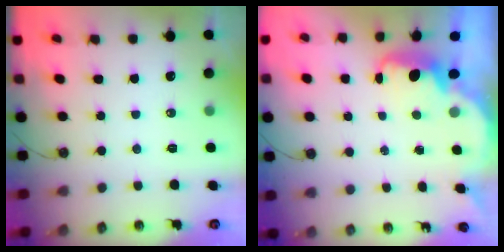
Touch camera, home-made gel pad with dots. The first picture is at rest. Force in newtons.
{"total": 2.5, "press": 2.4, "slide": 0.6}